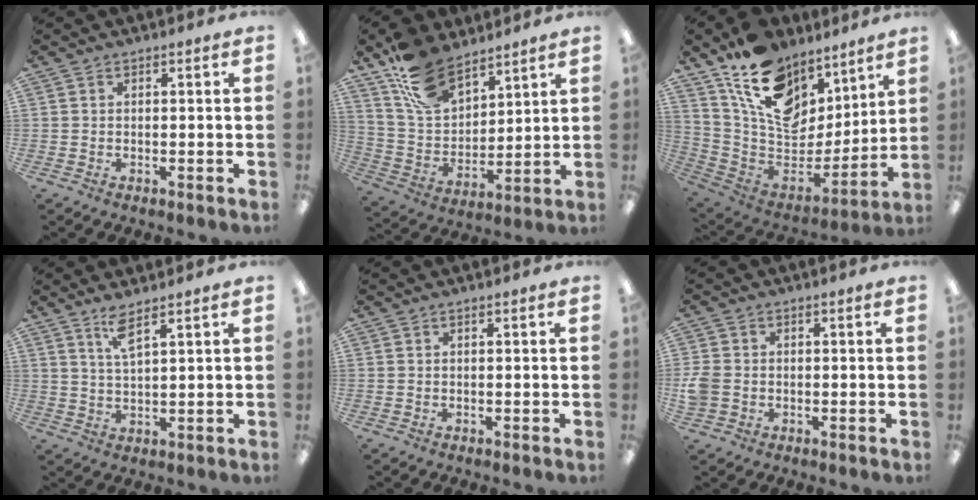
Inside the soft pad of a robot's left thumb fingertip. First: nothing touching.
{"total": 15.6, "force": [11.1, 8.4, 7.0], "torque": [-0.142, -0.049, 0.215]}
{"total": 16.5, "force": [10.7, 10.1, 7.6], "torque": [-0.144, -0.080, 0.198]}
{"total": 5.2, "force": [3.8, 0.7, 3.4], "torque": [-0.077, -0.008, 0.066]}
{"total": 0.0}
{"total": 4.5, "force": [-0.7, 3.8, 2.3], "torque": [-0.052, 0.005, -0.011]}